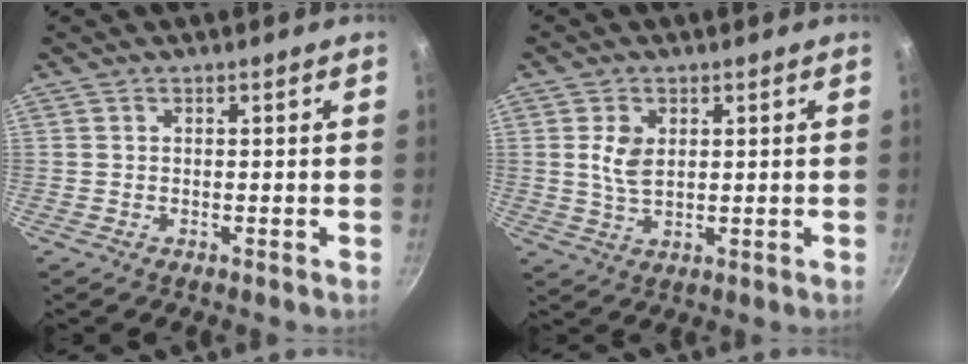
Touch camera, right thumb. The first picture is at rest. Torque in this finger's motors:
{"motor_torque": [0.02, 0.02, 0.04, -0.03, 0.03]}